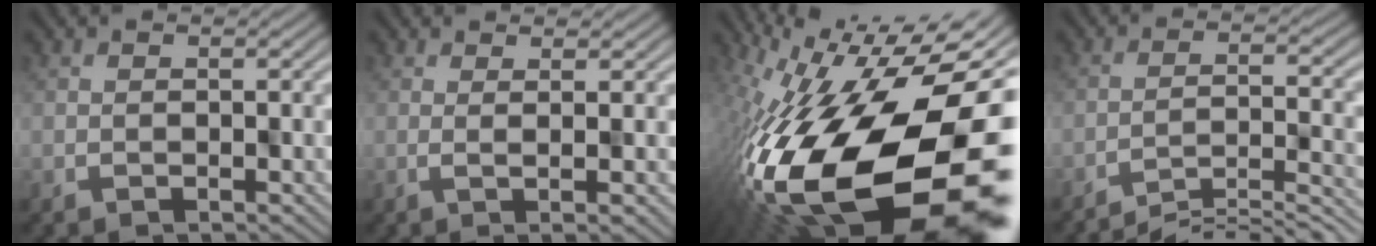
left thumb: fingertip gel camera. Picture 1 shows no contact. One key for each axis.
{"total": 3.1, "fx": 0.4, "fy": 0.6, "fz": 3.1, "tx": -0.034, "ty": 0.004, "tz": 0.004}
{"total": 20.9, "fx": -4.9, "fy": 9.8, "fz": 17.9, "tx": -0.353, "ty": -0.046, "tz": -0.078}
{"total": 8.7, "fx": -7.2, "fy": 1.5, "fz": 4.6, "tx": -0.075, "ty": 0.008, "tz": -0.105}